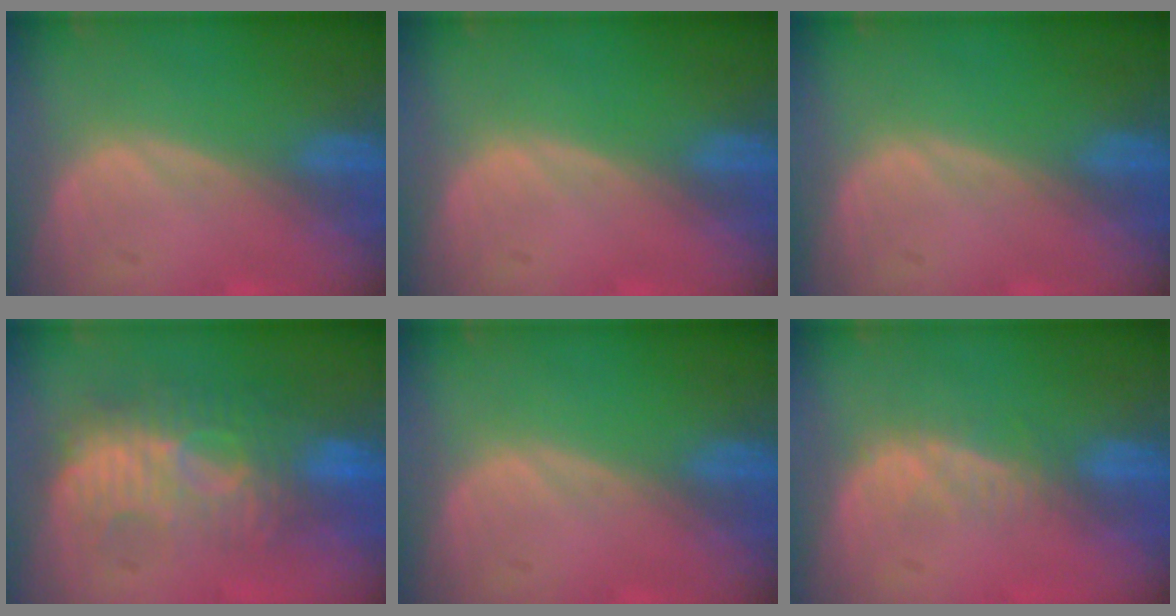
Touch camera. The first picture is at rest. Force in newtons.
{"total": 0.0}
{"total": 0.0}
{"total": 9.3, "press": 8.8, "slide": 2.9}
{"total": 0.0}
{"total": 2.8, "press": 2.3, "slide": 1.7}